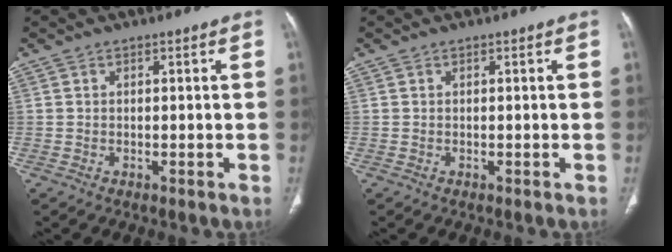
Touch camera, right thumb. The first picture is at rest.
{"total": 0.0}